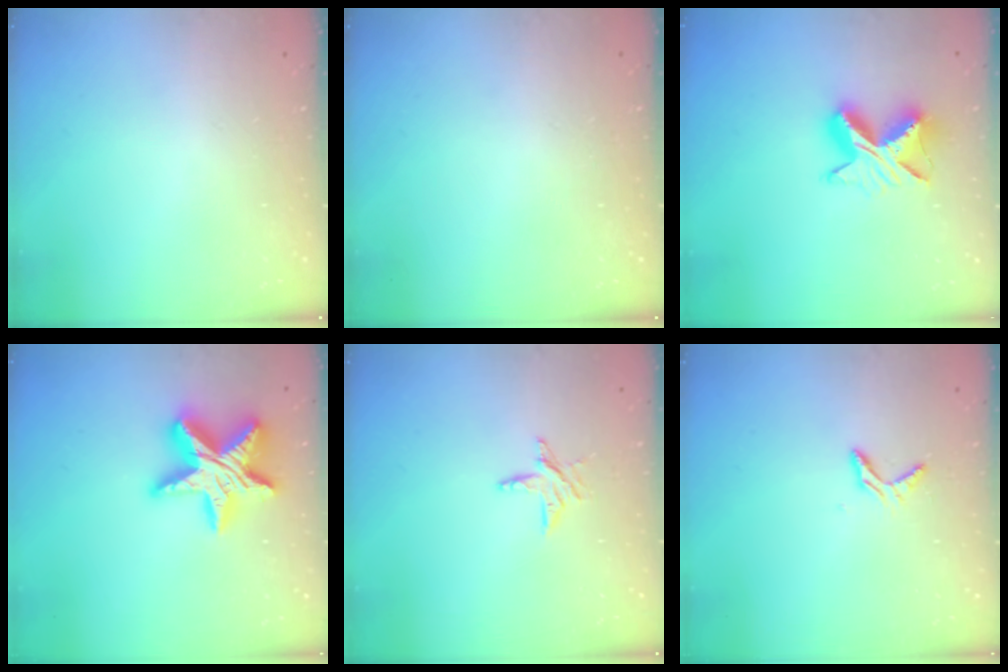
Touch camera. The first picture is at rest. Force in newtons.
{"total": 0.0}
{"total": 10.0, "press": 10.0, "slide": 0.4}
{"total": 19.7, "press": 19.6, "slide": 1.9}
{"total": 5.5, "press": 5.5, "slide": 0.5}
{"total": 5.1, "press": 5.1, "slide": 0.5}